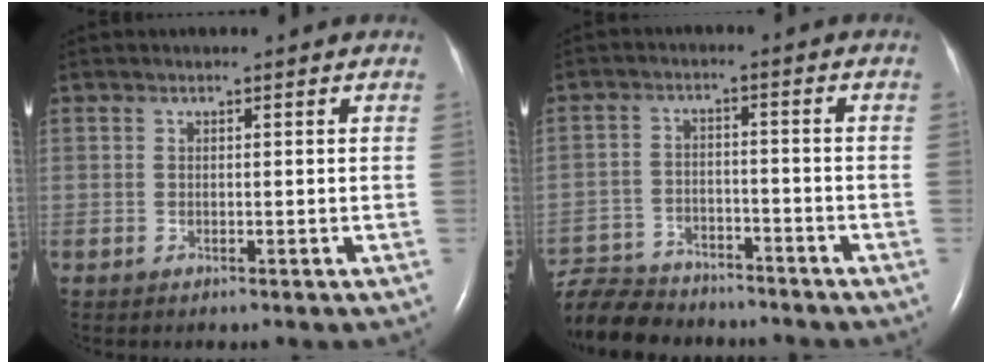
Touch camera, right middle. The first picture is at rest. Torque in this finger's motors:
{"motor_torque": [0.92, -1.22, 0.07, 0.07]}